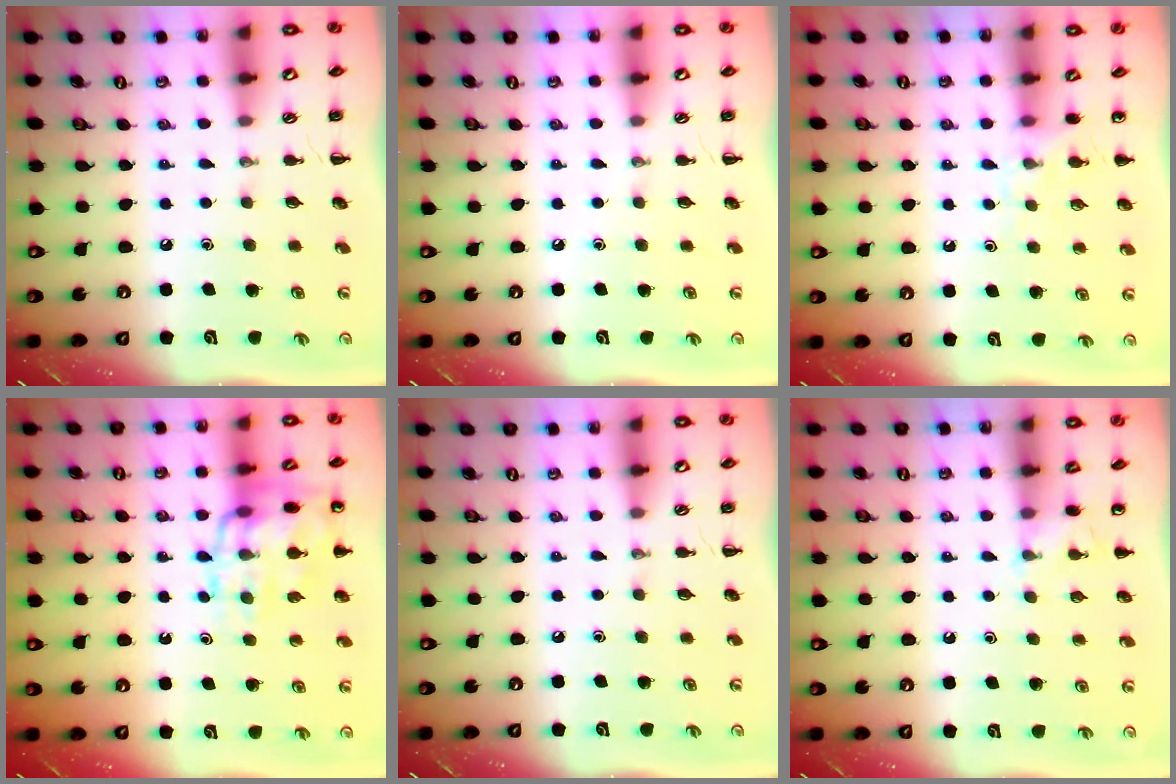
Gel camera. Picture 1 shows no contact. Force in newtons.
{"total": 0.0}
{"total": 6.0, "press": 5.7, "slide": 1.9}
{"total": 15.6, "press": 15.5, "slide": 1.9}
{"total": 0.0}
{"total": 4.4, "press": 4.2, "slide": 1.4}